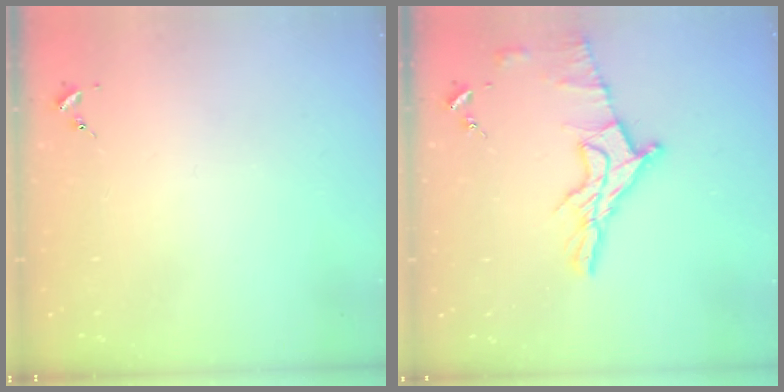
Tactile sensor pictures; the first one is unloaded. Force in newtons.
{"total": 12.6, "press": 12.6, "slide": 1.2}